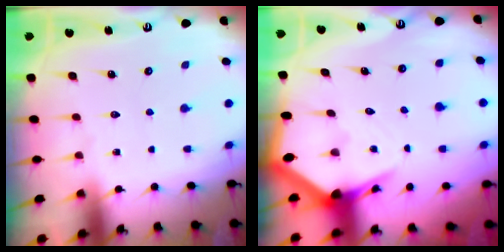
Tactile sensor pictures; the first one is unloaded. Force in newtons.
{"total": 4.5, "press": 4.5, "slide": 0.5}